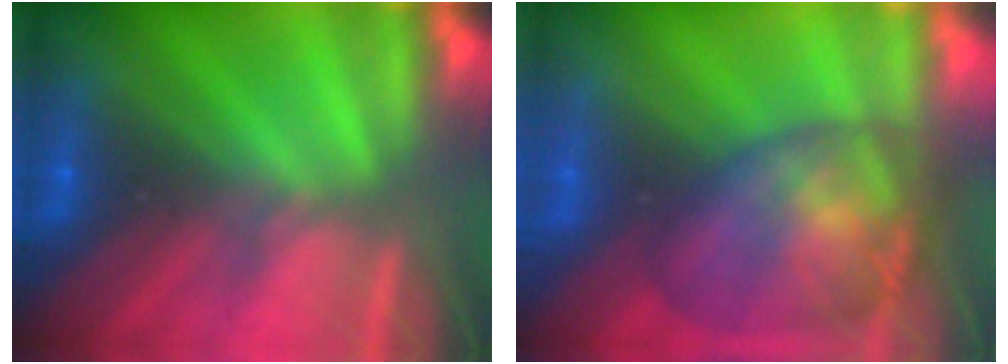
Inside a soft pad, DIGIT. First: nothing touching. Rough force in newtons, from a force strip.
{"total": 7.6}